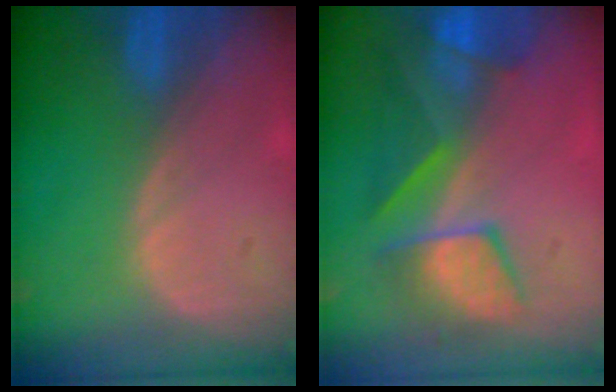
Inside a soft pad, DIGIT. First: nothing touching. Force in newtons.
{"total": 8.8, "press": 8.2, "slide": 3.2}